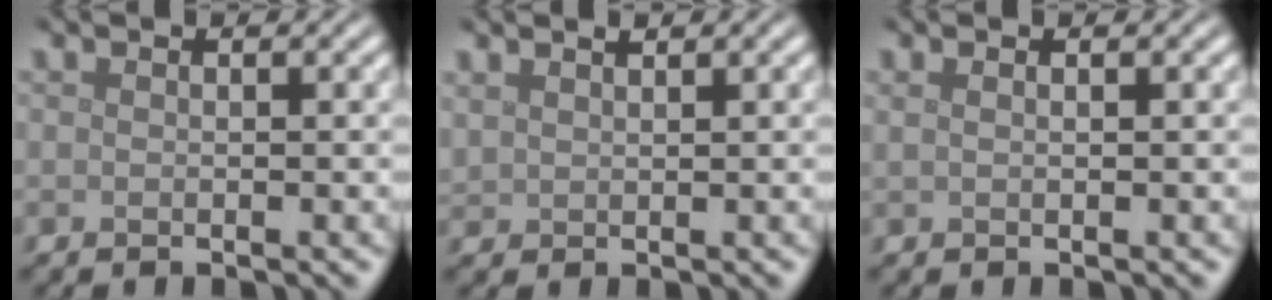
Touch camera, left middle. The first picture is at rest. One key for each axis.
{"total": 1.1, "fx": 1.0, "fy": 0.4, "fz": 0.3, "tx": -0.012, "ty": 0.002, "tz": 0.023}
{"total": 0.8, "fx": 0.5, "fy": 0.3, "fz": 0.6, "tx": -0.011, "ty": 0.000, "tz": 0.005}